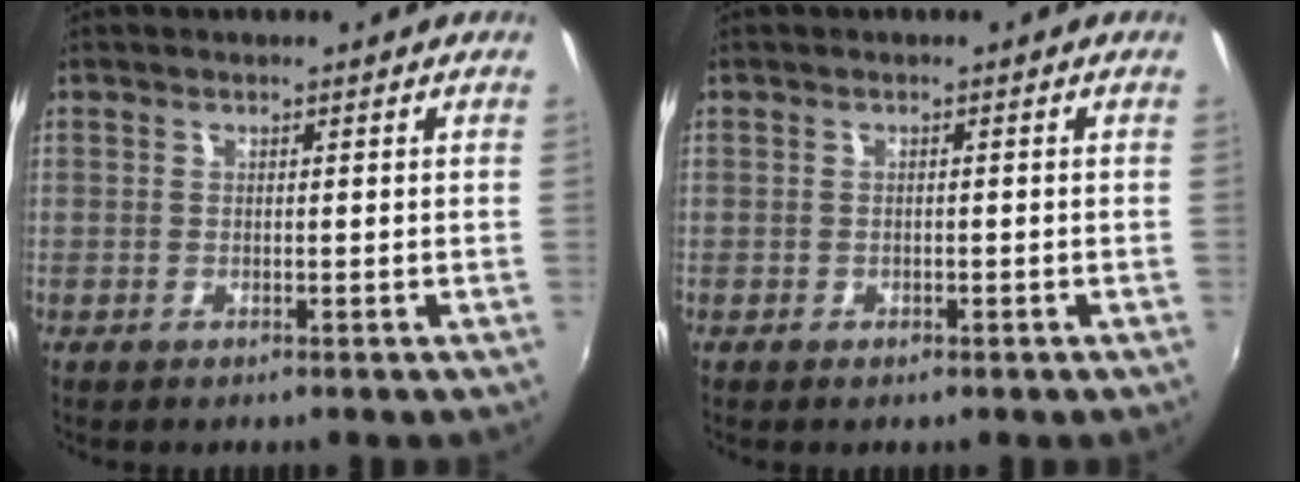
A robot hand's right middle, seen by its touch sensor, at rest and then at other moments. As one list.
[{"total": 1.2, "force": [-0.7, 0.9, 0.4], "torque": [-0.008, -0.005, -0.012]}]